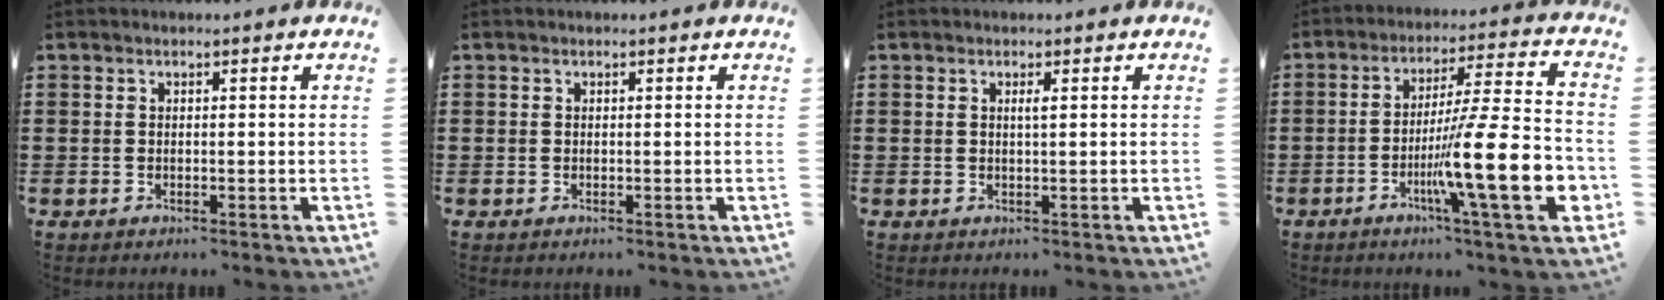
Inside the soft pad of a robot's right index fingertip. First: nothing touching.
{"total": 0.0}
{"total": 0.9, "force": [0.3, 0.0, 0.9], "torque": [-0.017, 0.000, 0.005]}
{"total": 18.3, "force": [-5.7, 2.7, 17.2], "torque": [-0.284, -0.007, -0.091]}